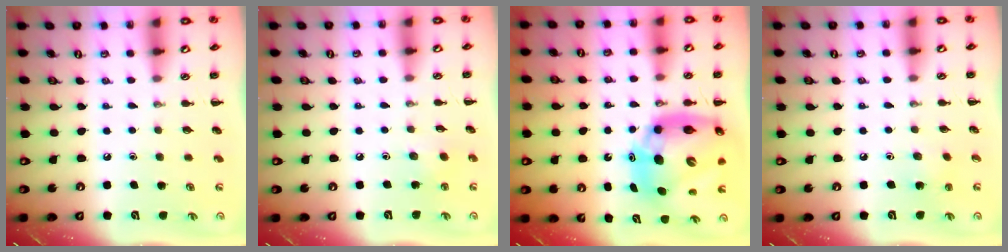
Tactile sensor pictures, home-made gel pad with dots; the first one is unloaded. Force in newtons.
{"total": 2.8, "press": 2.8, "slide": 0.7}
{"total": 17.4, "press": 16.7, "slide": 4.9}
{"total": 4.4, "press": 4.2, "slide": 1.4}